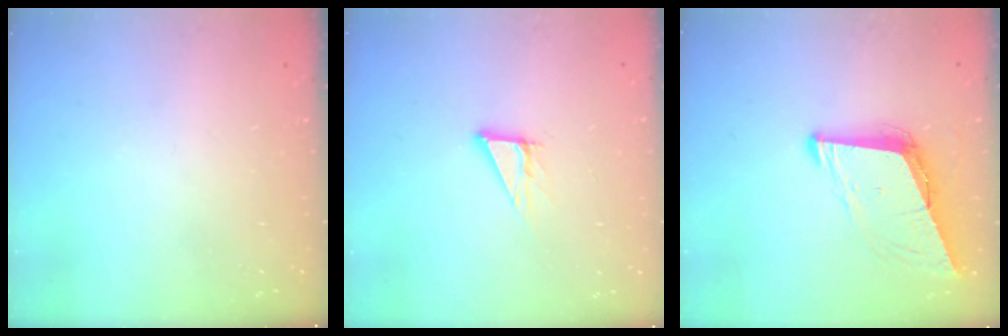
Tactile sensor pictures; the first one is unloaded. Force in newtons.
{"total": 5.6, "press": 5.6, "slide": 0.3}
{"total": 8.7, "press": 7.8, "slide": 3.8}